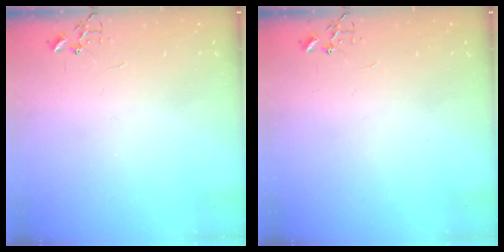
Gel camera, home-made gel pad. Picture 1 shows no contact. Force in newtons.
{"total": 0.0}